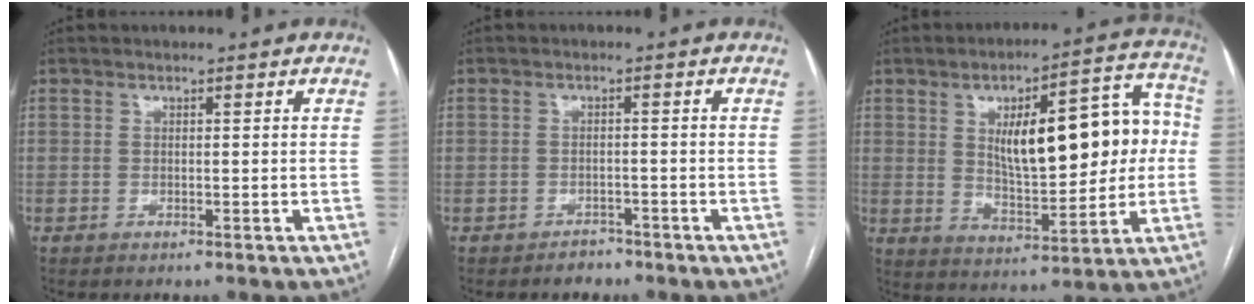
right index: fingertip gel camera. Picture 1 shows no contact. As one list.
[{"total": 2.2, "force": [-1.7, 1.4, 0.2], "torque": [-0.006, 0.005, -0.025]}, {"total": 18.5, "force": [2.4, 6.6, 17.1], "torque": [-0.241, 0.039, 0.046]}]